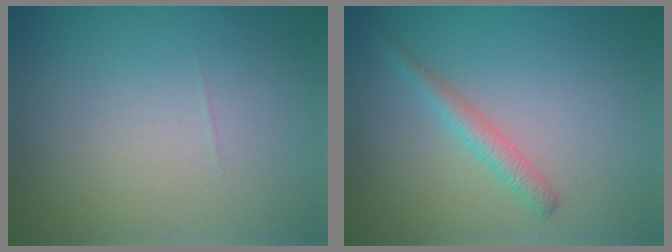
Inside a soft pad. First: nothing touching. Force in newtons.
{"total": 1.8, "press": 1.8, "slide": 0.1}